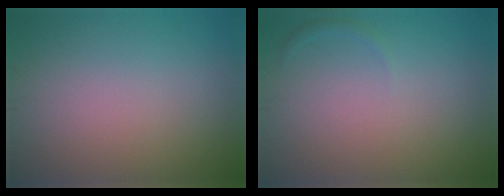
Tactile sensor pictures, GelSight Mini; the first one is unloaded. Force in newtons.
{"total": 0.5, "press": 0.5, "slide": 0.1}